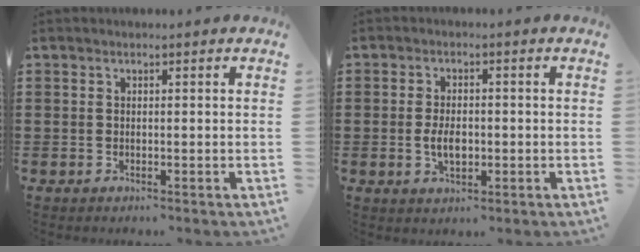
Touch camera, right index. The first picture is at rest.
{"total": 4.0, "force": [-0.5, 2.1, 3.4], "torque": [-0.071, -0.001, -0.010]}